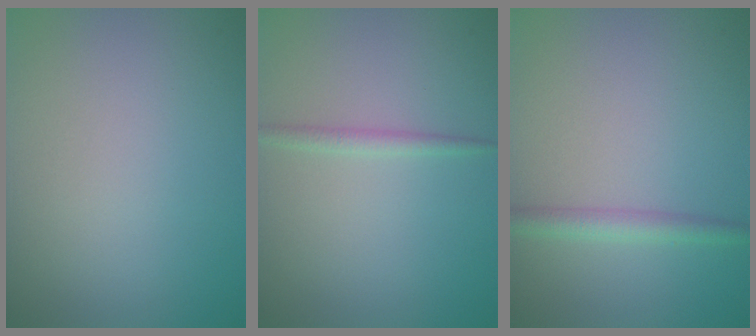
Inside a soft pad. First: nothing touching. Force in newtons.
{"total": 1.1, "press": 1.1, "slide": 0.0}
{"total": 2.2, "press": 2.2, "slide": 0.1}